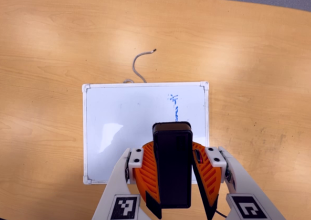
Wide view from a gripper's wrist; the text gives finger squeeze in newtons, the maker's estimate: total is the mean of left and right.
{"total": 10.9, "left": 10.5, "right": 11.4}